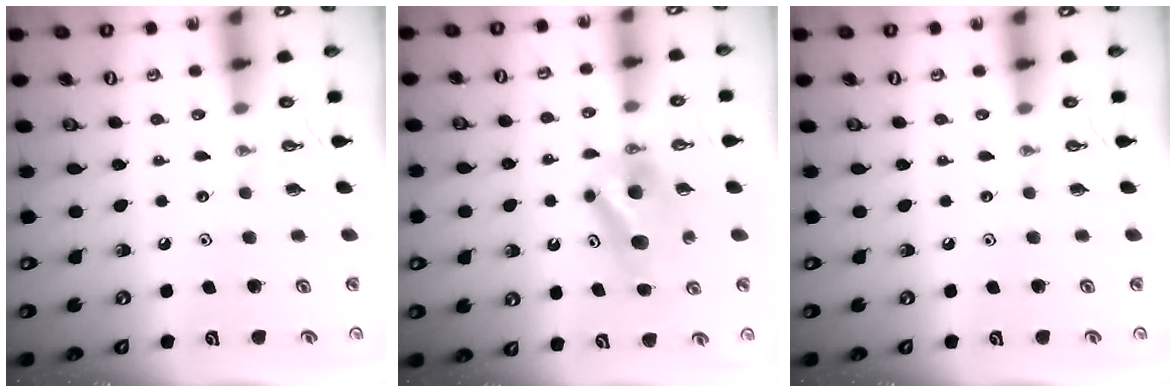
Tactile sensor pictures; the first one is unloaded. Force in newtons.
{"total": 7.6, "press": 7.0, "slide": 2.9}
{"total": 0.0}